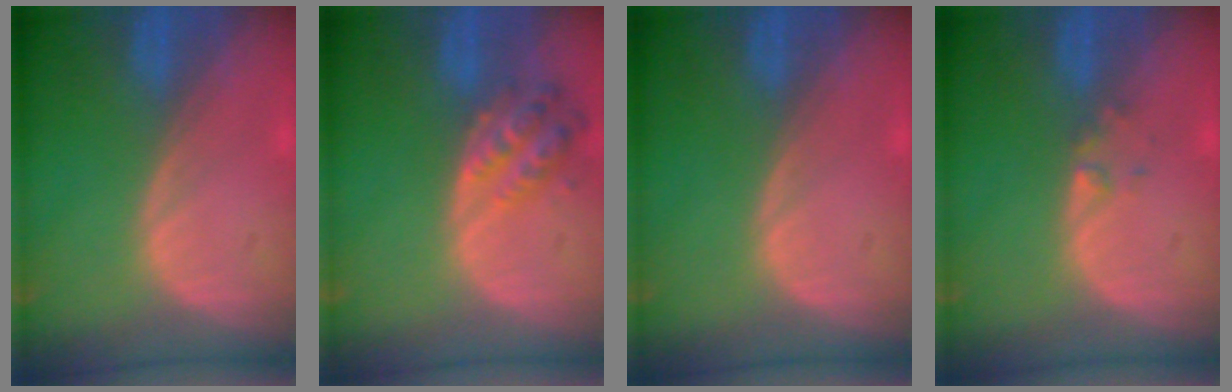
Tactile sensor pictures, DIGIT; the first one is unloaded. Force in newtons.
{"total": 6.0, "press": 5.6, "slide": 2.3}
{"total": 0.0}
{"total": 1.2, "press": 1.2, "slide": 0.1}